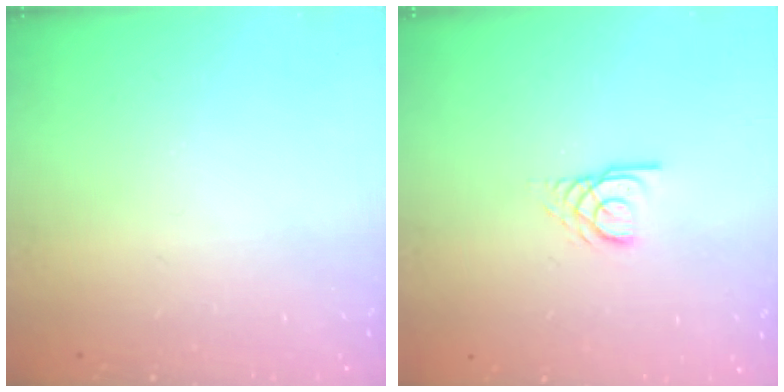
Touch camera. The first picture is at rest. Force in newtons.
{"total": 2.9, "press": 2.9, "slide": 0.1}